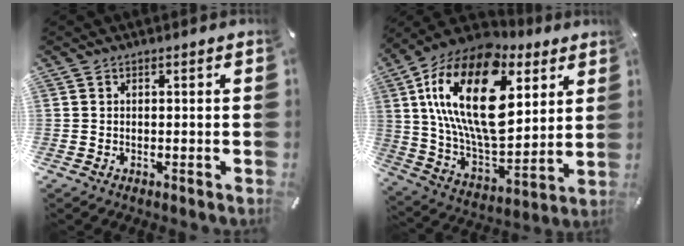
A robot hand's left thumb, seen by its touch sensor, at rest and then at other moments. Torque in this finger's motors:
{"motor_torque": [2.50, 2.50, 1.91, -0.86, 1.05]}